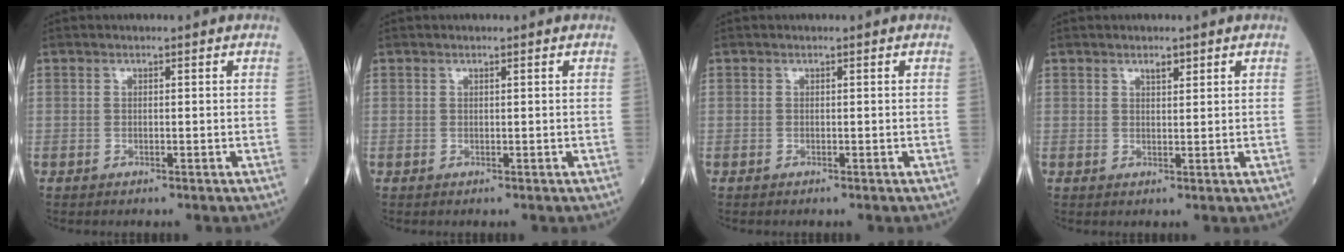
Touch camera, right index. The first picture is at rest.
{"total": 0.0}
{"total": 0.0}
{"total": 1.5, "force": [1.1, 0.4, 1.0], "torque": [-0.015, -0.002, 0.018]}